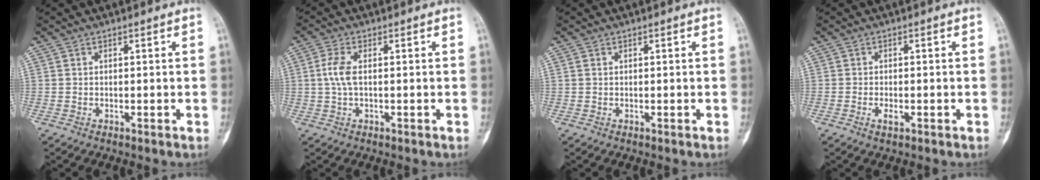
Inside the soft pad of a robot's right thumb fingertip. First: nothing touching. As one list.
[{"total": 4.0, "force": [0.3, 1.7, 3.6], "torque": [-0.096, 0.006, 0.005]}, {"total": 0.5, "force": [0.2, 0.4, 0.3], "torque": [-0.008, 0.003, 0.005]}, {"total": 1.8, "force": [-0.7, 0.9, 1.4], "torque": [-0.026, 0.002, -0.014]}]